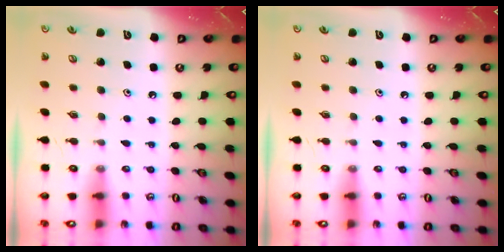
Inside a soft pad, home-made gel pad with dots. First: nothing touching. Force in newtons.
{"total": 0.0}